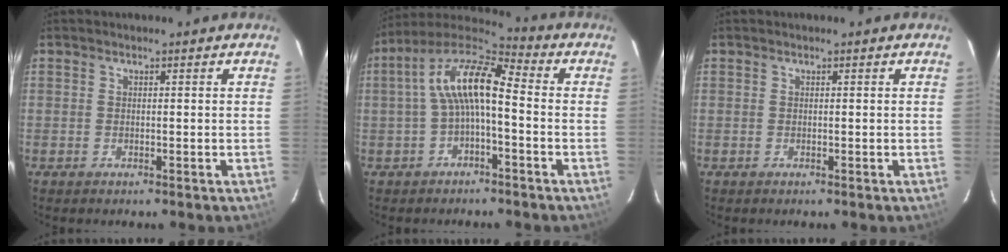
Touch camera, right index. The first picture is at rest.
{"total": 10.5, "force": [-1.1, 3.6, 9.8], "torque": [-0.199, 0.026, -0.024]}
{"total": 0.0}